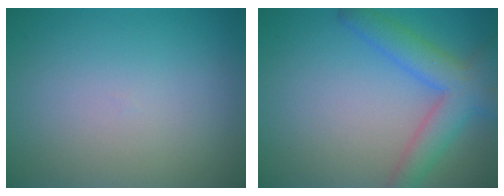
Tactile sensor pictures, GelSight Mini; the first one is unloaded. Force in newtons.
{"total": 5.2, "press": 5.2, "slide": 0.2}